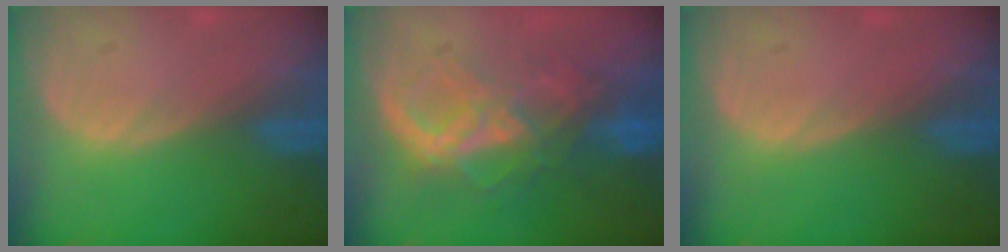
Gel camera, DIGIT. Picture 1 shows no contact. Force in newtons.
{"total": 7.9, "press": 7.6, "slide": 2.3}
{"total": 0.0}